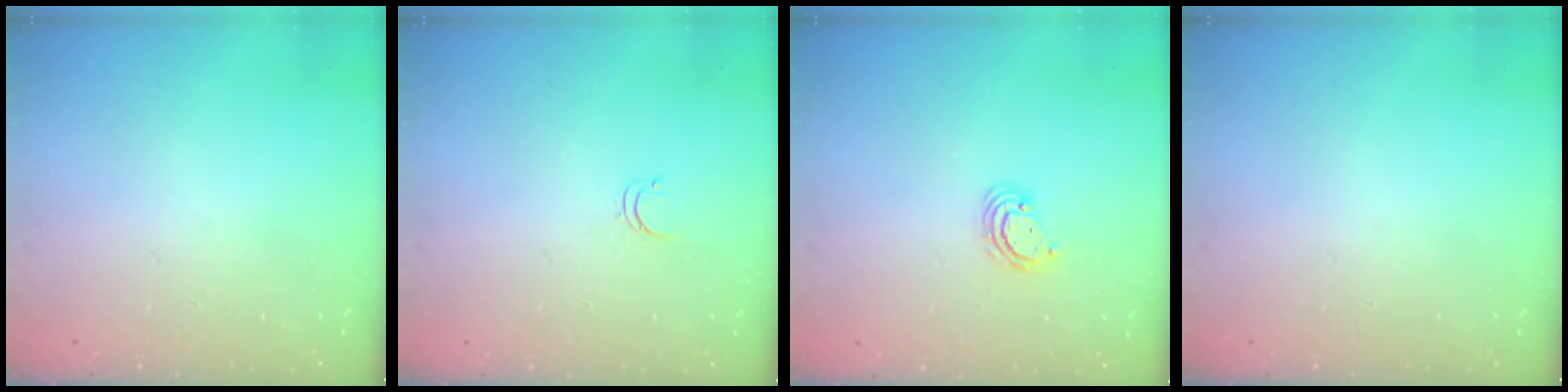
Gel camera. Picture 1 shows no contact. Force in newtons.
{"total": 3.5, "press": 3.4, "slide": 0.4}
{"total": 2.9, "press": 2.9, "slide": 0.3}
{"total": 0.0}